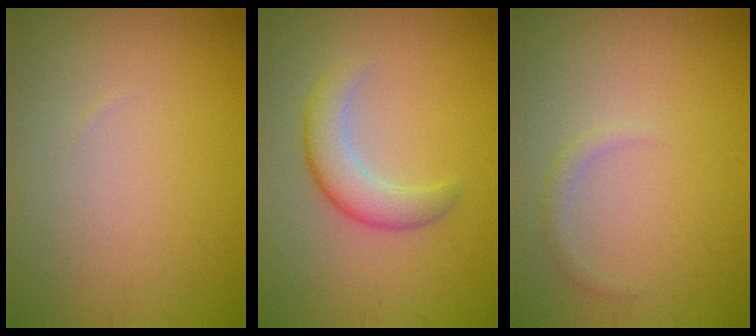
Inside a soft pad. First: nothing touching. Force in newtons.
{"total": 3.6, "press": 3.6, "slide": 0.2}
{"total": 0.9, "press": 0.9, "slide": 0.0}